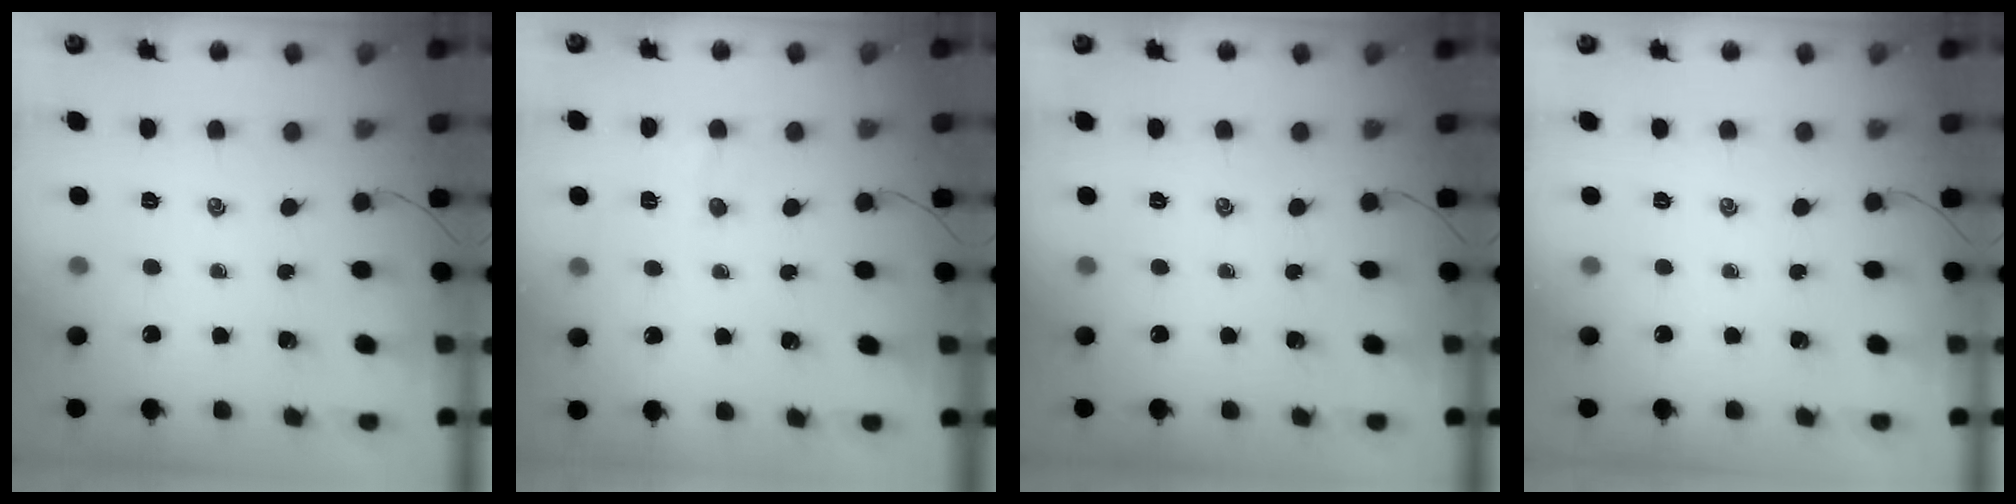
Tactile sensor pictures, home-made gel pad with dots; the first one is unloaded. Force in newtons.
{"total": 5.4, "press": 5.4, "slide": 0.9}
{"total": 0.0}
{"total": 0.0}